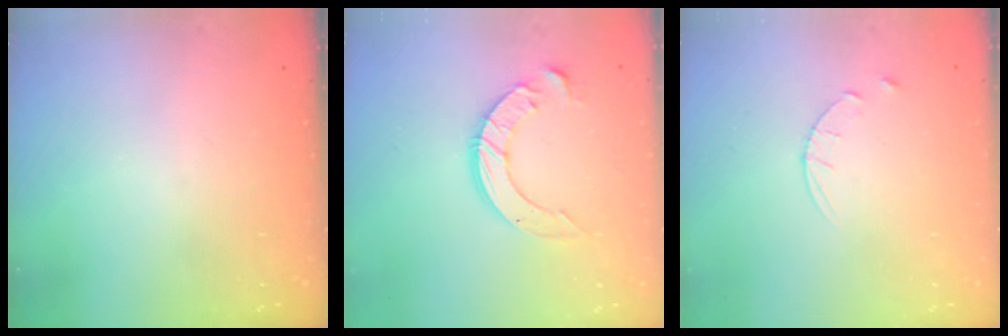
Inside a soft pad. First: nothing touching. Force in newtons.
{"total": 10.2, "press": 10.2, "slide": 1.0}
{"total": 4.9, "press": 4.9, "slide": 0.6}